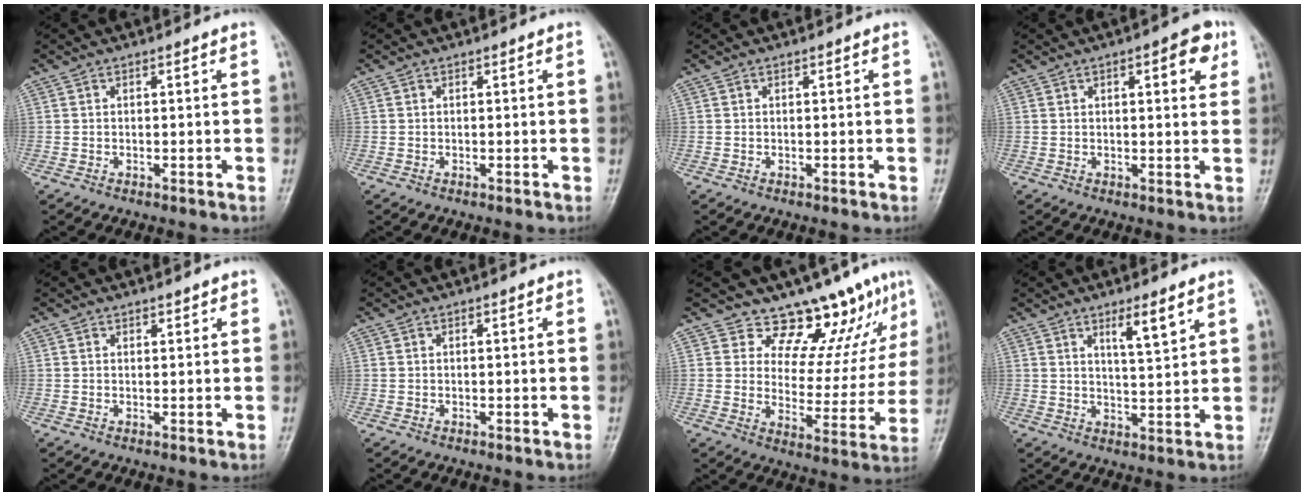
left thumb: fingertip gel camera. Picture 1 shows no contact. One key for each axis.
{"total": 0.0}
{"total": 0.0}
{"total": 10.4, "fx": 3.5, "fy": 4.9, "fz": 8.5, "tx": -0.060, "ty": 0.011, "tz": 0.033}
{"total": 1.2, "fx": 1.0, "fy": 0.5, "fz": 0.3, "tx": 0.004, "ty": -0.005, "tz": 0.011}
{"total": 0.0}
{"total": 12.3, "fx": 10.2, "fy": 4.8, "fz": 4.9, "tx": -0.025, "ty": -0.087, "tz": 0.145}
{"total": 5.6, "fx": 3.4, "fy": 0.7, "fz": 4.4, "tx": -0.071, "ty": -0.030, "tz": 0.060}